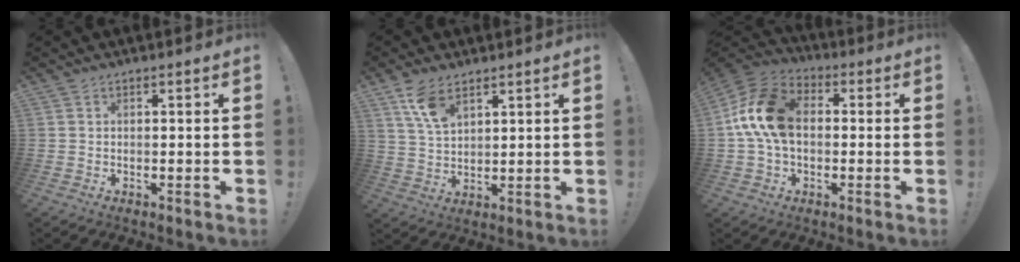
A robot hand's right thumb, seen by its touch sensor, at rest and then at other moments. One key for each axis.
{"total": 8.2, "fx": 5.1, "fy": 4.0, "fz": 5.1, "tx": -0.095, "ty": -0.019, "tz": 0.097}
{"total": 16.4, "fx": 0.9, "fy": 11.0, "fz": 12.1, "tx": -0.212, "ty": 0.025, "tz": 0.021}